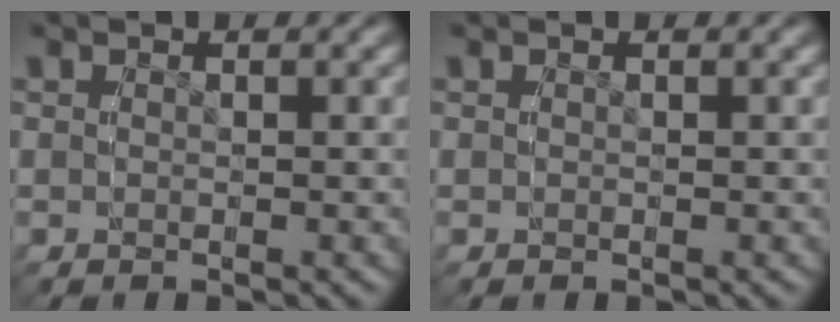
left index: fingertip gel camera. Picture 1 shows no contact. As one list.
[{"total": 0.0}]